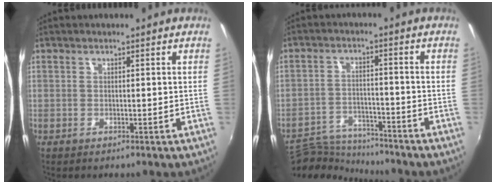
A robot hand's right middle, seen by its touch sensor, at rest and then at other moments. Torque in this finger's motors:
{"motor_torque": [-0.80, -0.38, -0.28, -0.08]}